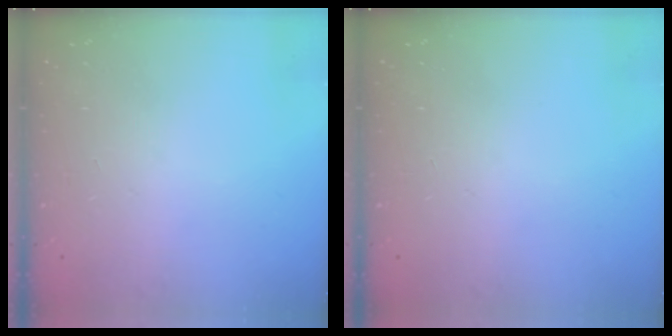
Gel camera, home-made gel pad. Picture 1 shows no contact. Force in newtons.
{"total": 0.0}